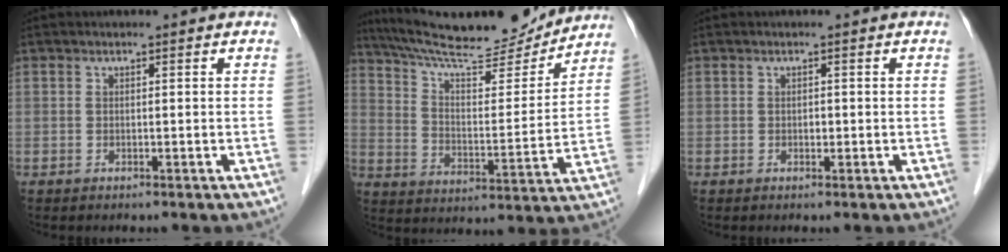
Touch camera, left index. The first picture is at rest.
{"total": 18.9, "force": [17.5, 2.2, 6.7], "torque": [-0.117, -0.006, 0.269]}
{"total": 0.6, "force": [-0.1, 0.4, 0.4], "torque": [-0.007, 0.002, -0.003]}